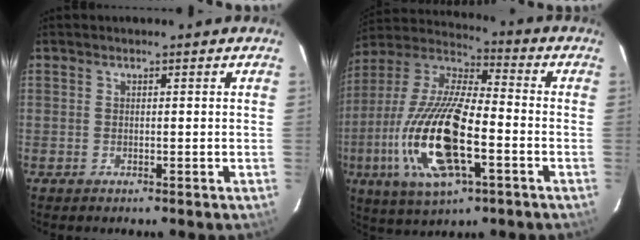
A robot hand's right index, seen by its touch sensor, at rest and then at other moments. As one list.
[{"total": 21.6, "force": [-6.6, 7.6, 19.2], "torque": [-0.399, -0.024, -0.130]}]